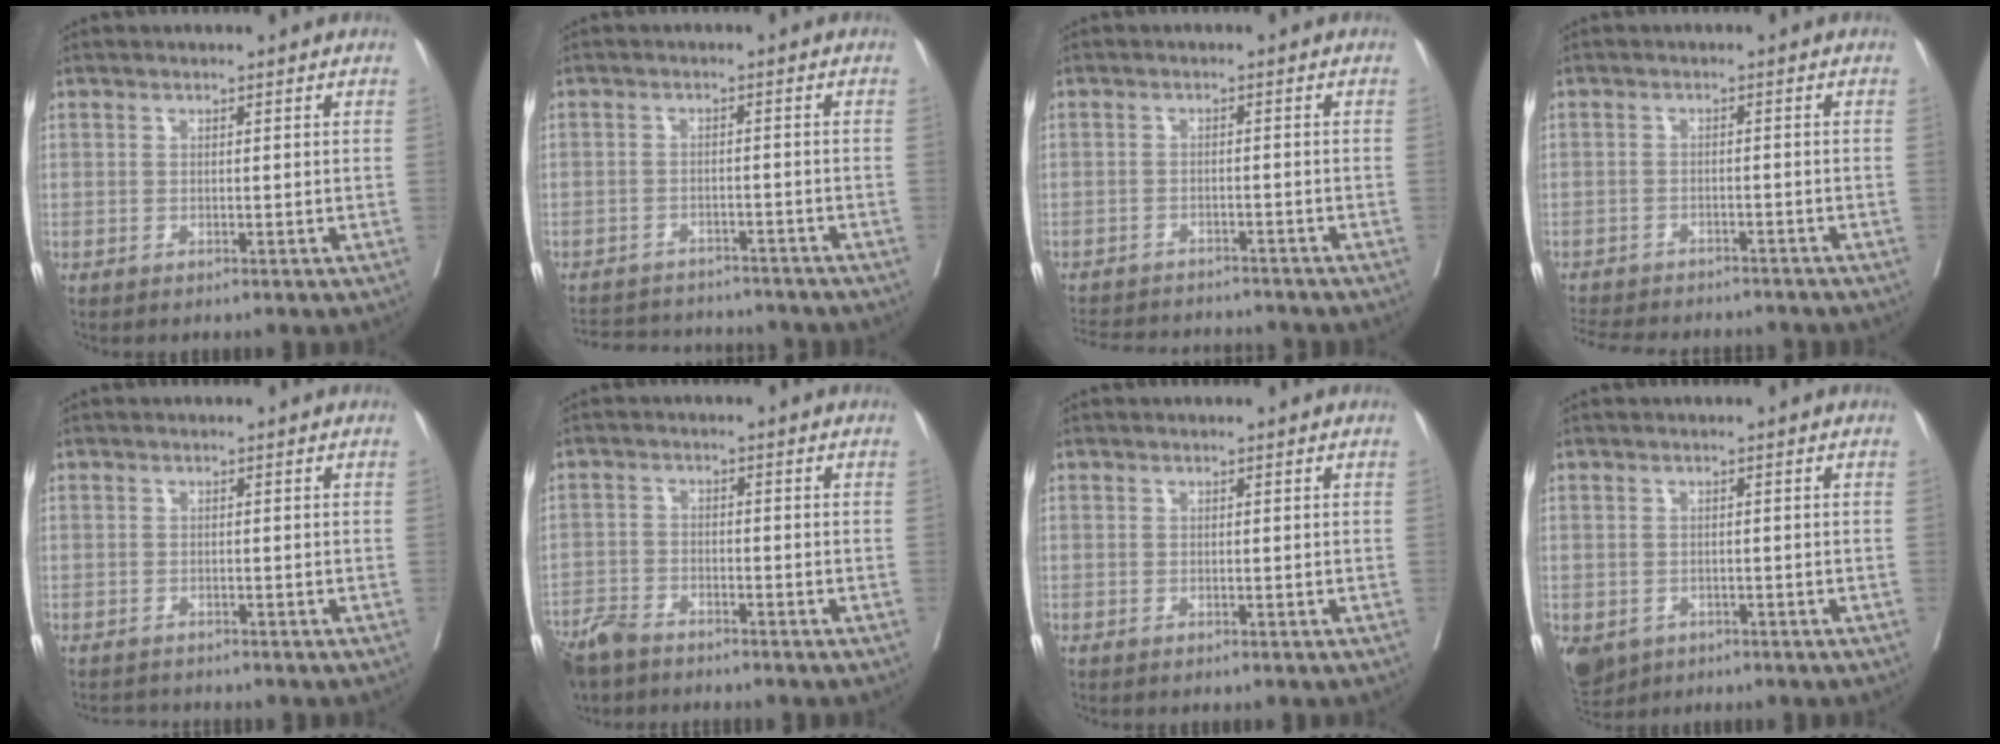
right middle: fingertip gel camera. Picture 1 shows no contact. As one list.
[{"total": 13.8, "force": [-12.7, 3.8, 3.9], "torque": [-0.084, 0.004, -0.164]}, {"total": 12.4, "force": [-11.6, 2.6, 3.5], "torque": [-0.071, 0.003, -0.156]}, {"total": 12.4, "force": [-11.0, 4.1, 3.8], "torque": [-0.078, -0.001, -0.144]}, {"total": 1.6, "force": [-1.5, 0.4, -0.3], "torque": [0.005, -0.006, -0.027]}, {"total": 6.2, "force": [-5.3, 2.1, 2.3], "torque": [-0.042, -0.013, -0.100]}, {"total": 0.0}, {"total": 9.7, "force": [-4.6, 7.7, 3.8], "torque": [-0.111, -0.013, -0.060]}]